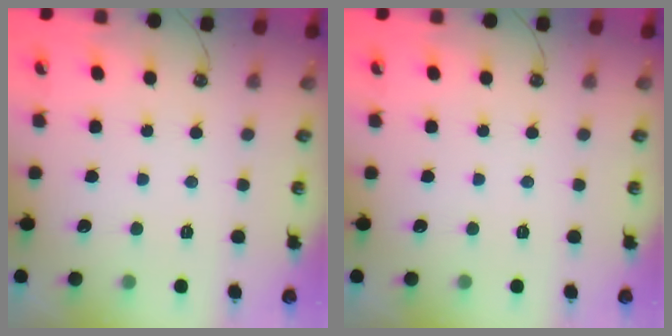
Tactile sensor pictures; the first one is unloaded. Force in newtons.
{"total": 0.0}